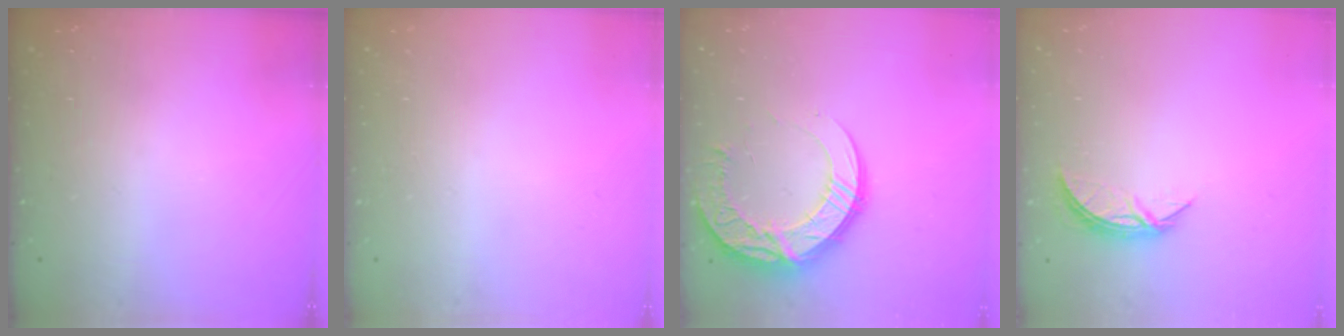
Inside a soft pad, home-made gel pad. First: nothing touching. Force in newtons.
{"total": 0.0}
{"total": 17.2, "press": 17.2, "slide": 0.7}
{"total": 5.6, "press": 5.6, "slide": 0.5}